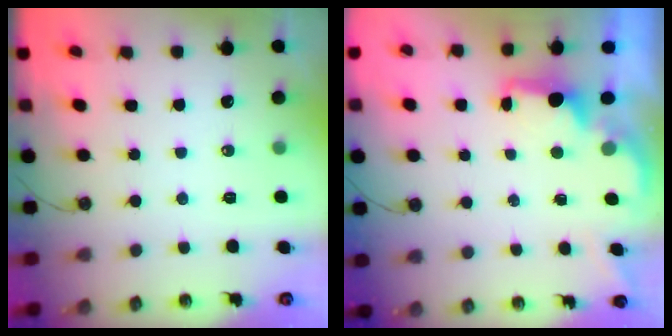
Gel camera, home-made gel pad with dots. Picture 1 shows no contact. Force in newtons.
{"total": 1.9, "press": 1.7, "slide": 0.8}